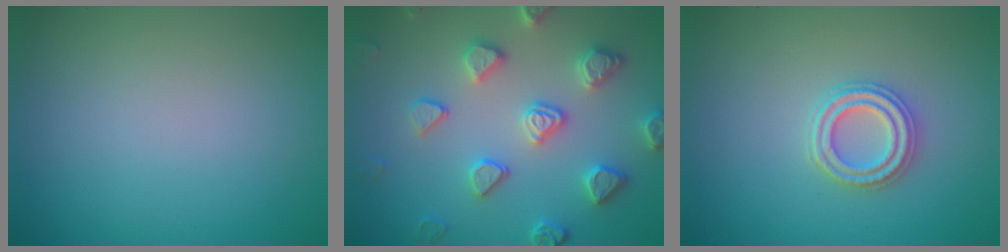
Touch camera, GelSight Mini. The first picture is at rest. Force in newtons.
{"total": 4.5, "press": 4.4, "slide": 1.0}
{"total": 2.7, "press": 2.5, "slide": 0.9}